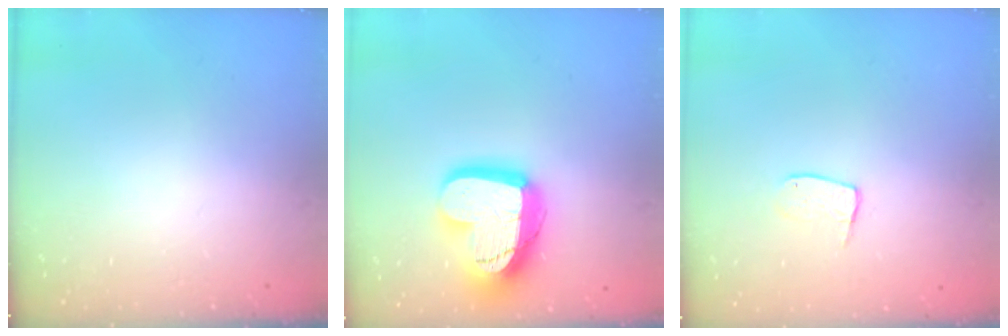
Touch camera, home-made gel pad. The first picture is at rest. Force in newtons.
{"total": 19.5, "press": 19.4, "slide": 1.4}
{"total": 7.4, "press": 7.4, "slide": 0.4}